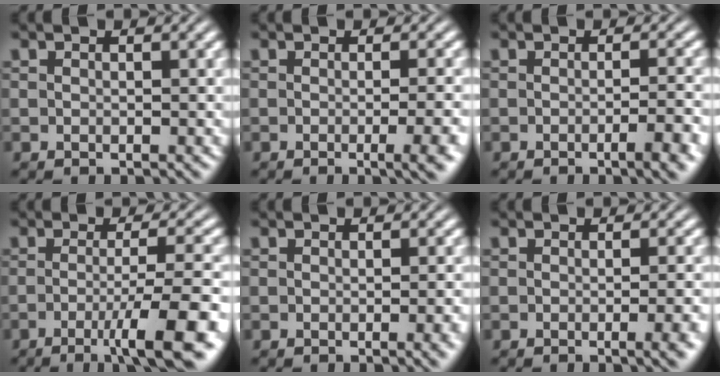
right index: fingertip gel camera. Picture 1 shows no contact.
{"total": 3.3, "force": [-1.6, -0.1, 2.9], "torque": [-0.029, -0.002, -0.024]}
{"total": 2.4, "force": [-1.4, -0.2, 1.9], "torque": [-0.023, 0.002, -0.025]}
{"total": 6.9, "force": [-3.3, 0.2, 6.1], "torque": [-0.074, -0.012, -0.044]}
{"total": 1.0, "force": [-0.6, -0.3, 0.8], "torque": [-0.013, 0.001, -0.009]}
{"total": 2.1, "force": [-1.1, -0.3, 1.8], "torque": [-0.023, 0.000, -0.017]}